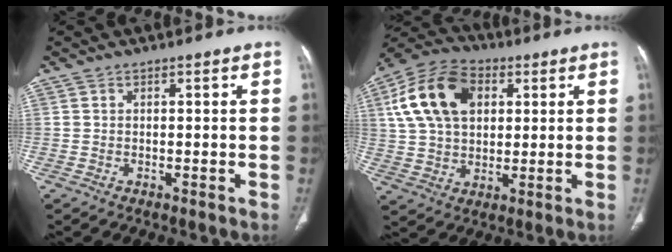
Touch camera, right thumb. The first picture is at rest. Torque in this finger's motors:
{"motor_torque": [0.14, 1.98, 0.69, -0.56, 0.16]}